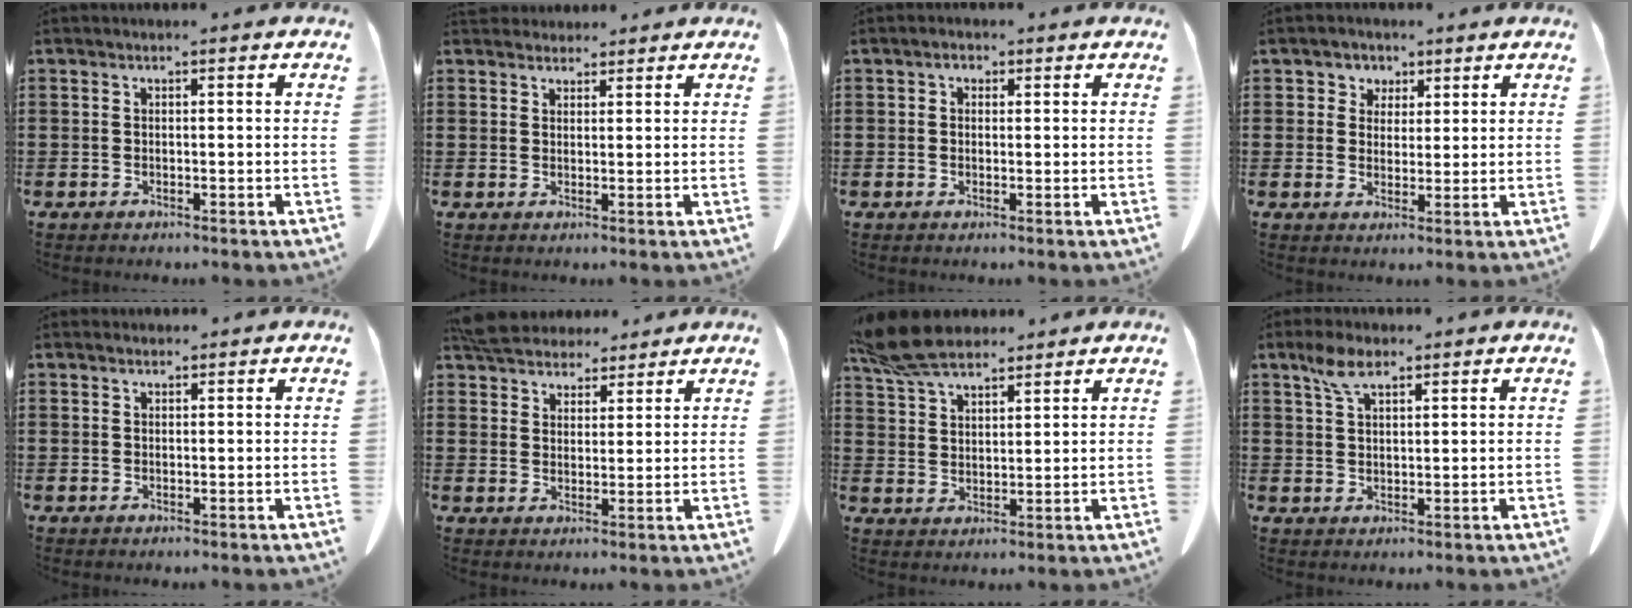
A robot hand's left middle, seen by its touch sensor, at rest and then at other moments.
{"total": 2.6, "force": [2.4, 0.9, 0.2], "torque": [-0.001, -0.005, 0.046]}
{"total": 1.4, "force": [0.6, 1.0, 0.8], "torque": [-0.019, 0.006, 0.010]}
{"total": 3.2, "force": [1.8, 2.7, 0.0], "torque": [-0.010, 0.009, 0.031]}
{"total": 0.7, "force": [0.7, 0.2, 0.0], "torque": [-0.002, -0.001, 0.015]}
{"total": 5.5, "force": [5.2, 1.7, 0.7], "torque": [-0.033, -0.008, 0.101]}
{"total": 8.7, "force": [7.2, 2.8, 4.1], "torque": [-0.102, -0.008, 0.138]}
{"total": 4.7, "force": [2.9, 1.8, 3.2], "torque": [-0.072, 0.005, 0.053]}